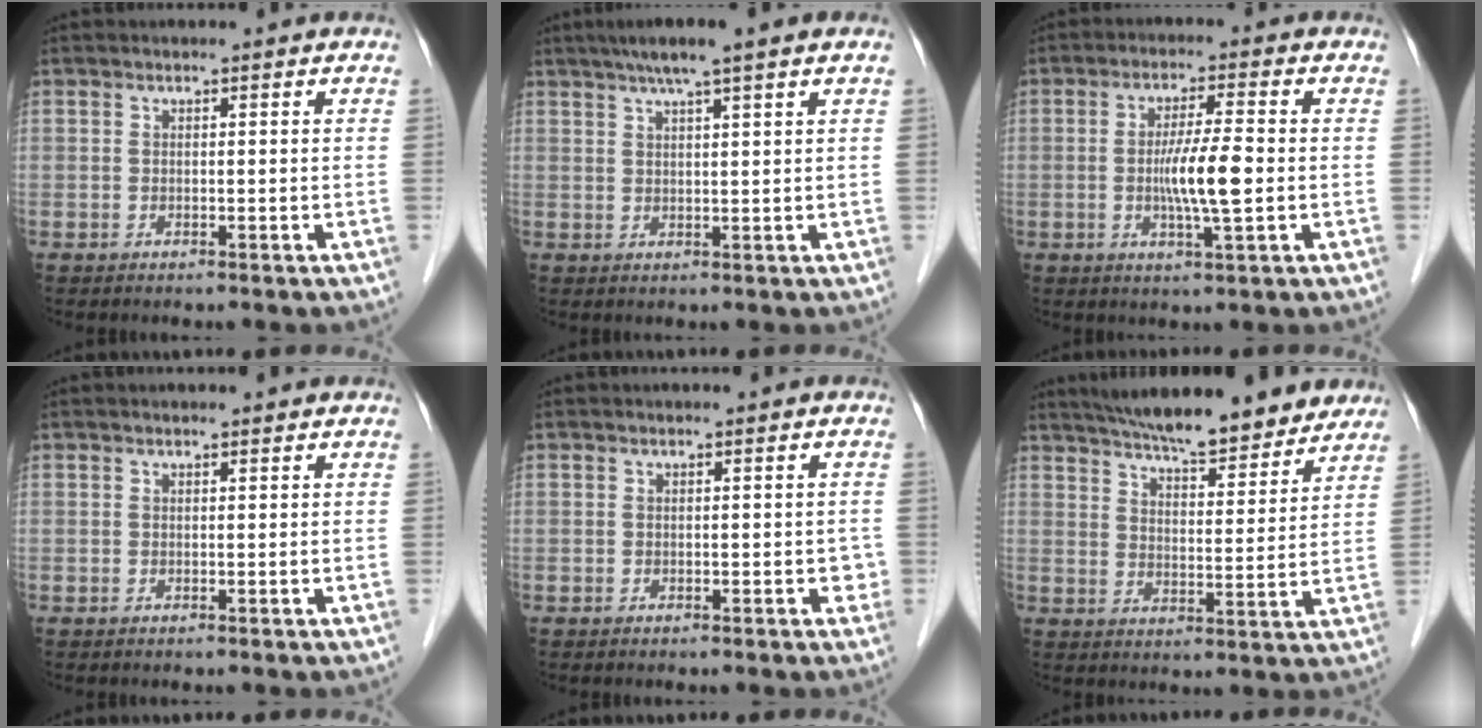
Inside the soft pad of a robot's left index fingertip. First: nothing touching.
{"total": 6.0, "force": [4.3, -0.7, 4.1], "torque": [-0.071, 0.017, 0.074]}
{"total": 6.7, "force": [-0.8, 0.1, 6.6], "torque": [-0.127, -0.009, -0.017]}
{"total": 1.1, "force": [1.0, 0.1, 0.3], "torque": [-0.012, 0.010, 0.014]}
{"total": 1.3, "force": [-0.2, 0.9, 0.9], "torque": [0.003, 0.004, -0.005]}
{"total": 16.9, "force": [14.9, 3.0, 7.5], "torque": [-0.114, 0.011, 0.210]}